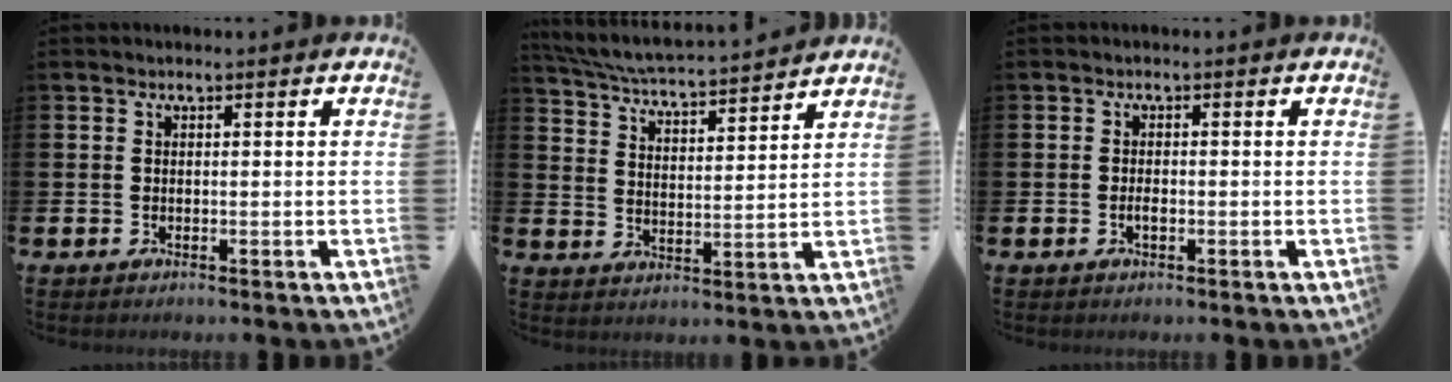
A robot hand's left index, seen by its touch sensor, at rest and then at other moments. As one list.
[{"total": 5.6, "force": [5.5, 0.0, 1.0], "torque": [-0.046, -0.041, 0.094]}, {"total": 1.2, "force": [-0.4, 0.5, 1.0], "torque": [-0.018, -0.002, -0.007]}]